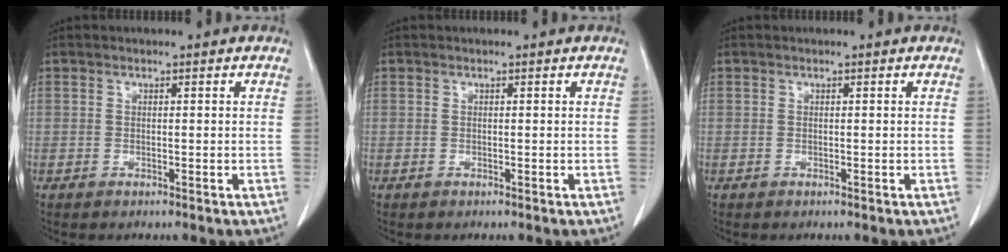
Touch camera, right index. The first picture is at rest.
{"total": 0.0}
{"total": 0.0}